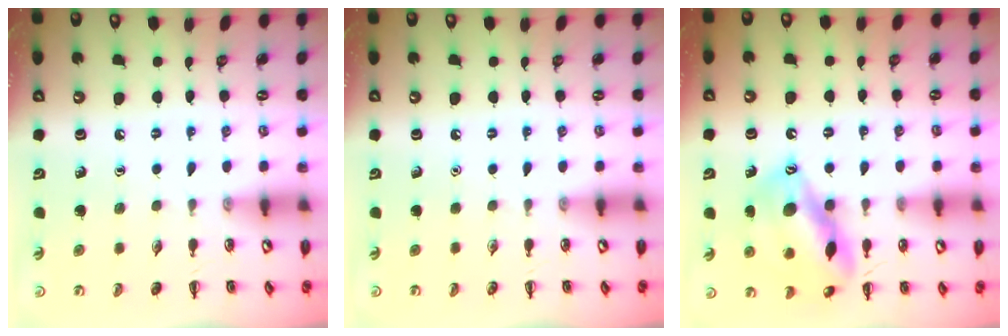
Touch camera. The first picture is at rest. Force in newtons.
{"total": 0.0}
{"total": 16.5, "press": 16.3, "slide": 2.3}